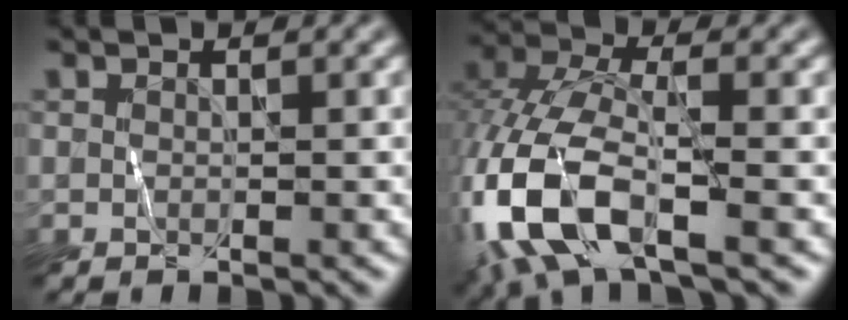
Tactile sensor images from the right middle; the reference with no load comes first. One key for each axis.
{"total": 10.7, "fx": -4.3, "fy": 4.8, "fz": 8.5, "tx": -0.203, "ty": -0.008, "tz": -0.094}